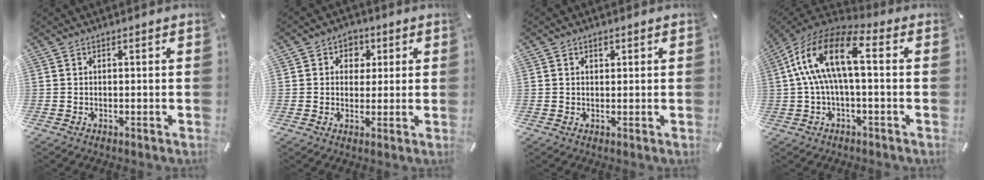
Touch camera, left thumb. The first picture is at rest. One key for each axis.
{"total": 4.7, "fx": 0.8, "fy": 4.4, "fz": 1.6, "tx": -0.017, "ty": 0.004, "tz": 0.009}
{"total": 1.3, "fx": 0.6, "fy": 1.0, "fz": 0.7, "tx": -0.007, "ty": 0.000, "tz": 0.008}
{"total": 15.8, "fx": 1.4, "fy": 7.8, "fz": 13.7, "tx": -0.282, "ty": 0.012, "tz": 0.022}